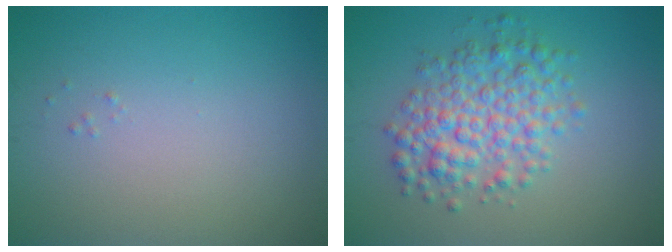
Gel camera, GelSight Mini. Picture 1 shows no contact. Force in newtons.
{"total": 5.2, "press": 5.2, "slide": 0.0}